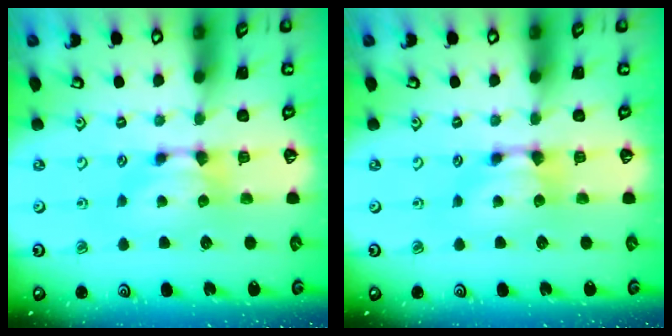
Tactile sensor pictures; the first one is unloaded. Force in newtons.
{"total": 0.6, "press": 0.1, "slide": 0.6}